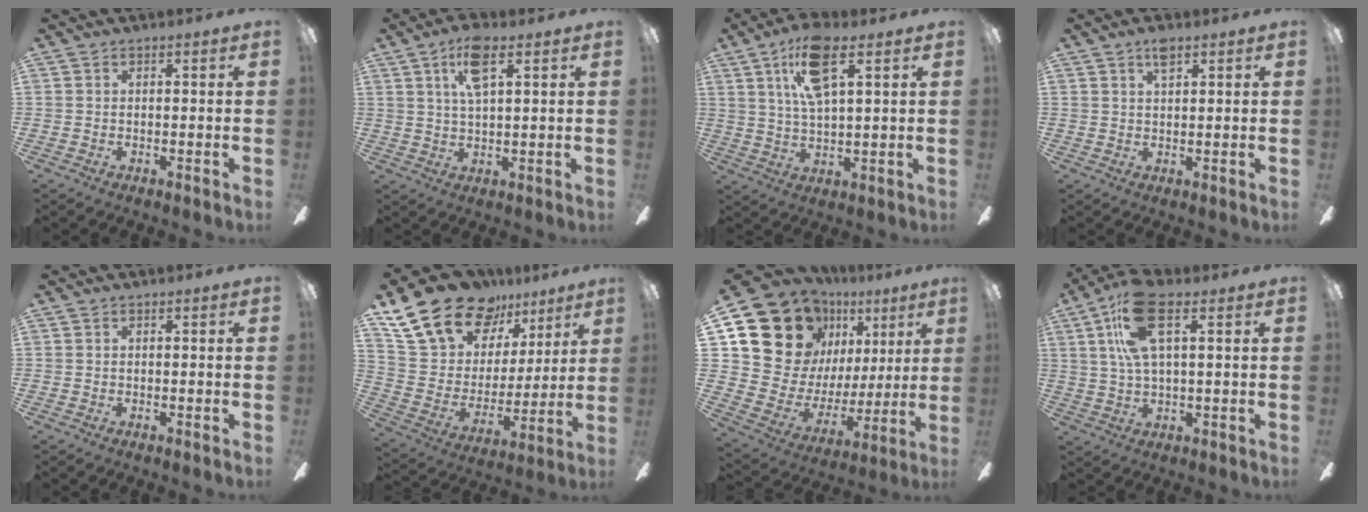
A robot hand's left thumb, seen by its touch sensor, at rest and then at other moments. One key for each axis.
{"total": 7.9, "fx": 4.1, "fy": 2.6, "fz": 6.3, "tx": -0.117, "ty": 0.001, "tz": 0.068}
{"total": 11.7, "fx": 6.1, "fy": 4.0, "fz": 9.1, "tx": -0.162, "ty": -0.002, "tz": 0.105}
{"total": 3.1, "fx": 2.0, "fy": 1.1, "fz": 2.0, "tx": -0.038, "ty": 0.001, "tz": 0.034}
{"total": 0.0}
{"total": 22.0, "fx": 15.0, "fy": 13.1, "fz": 9.3, "tx": -0.172, "ty": -0.088, "tz": 0.288}
{"total": 20.0, "fx": 11.2, "fy": 14.5, "fz": 8.1, "tx": -0.160, "ty": -0.072, "tz": 0.231}
{"total": 14.2, "fx": 5.6, "fy": 5.9, "fz": 11.6, "tx": -0.215, "ty": 0.004, "tz": 0.101}